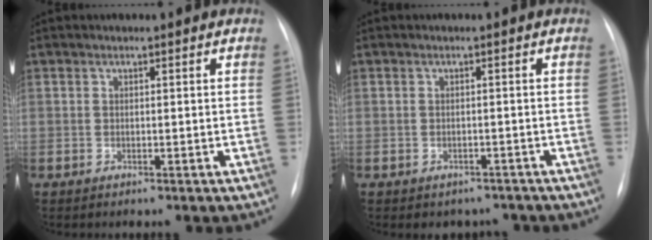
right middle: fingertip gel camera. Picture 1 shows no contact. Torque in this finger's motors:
{"motor_torque": [0.47, -0.43, 0.09, 0.03]}